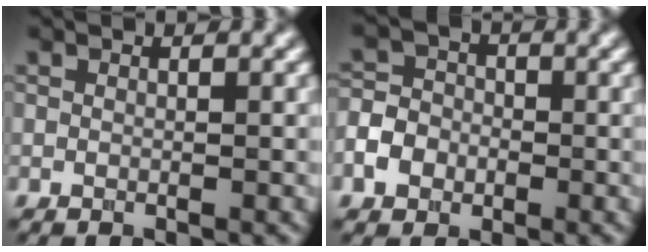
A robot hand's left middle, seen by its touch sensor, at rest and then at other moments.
{"total": 3.5, "force": [-1.3, 2.9, 1.5], "torque": [-0.018, 0.004, -0.029]}